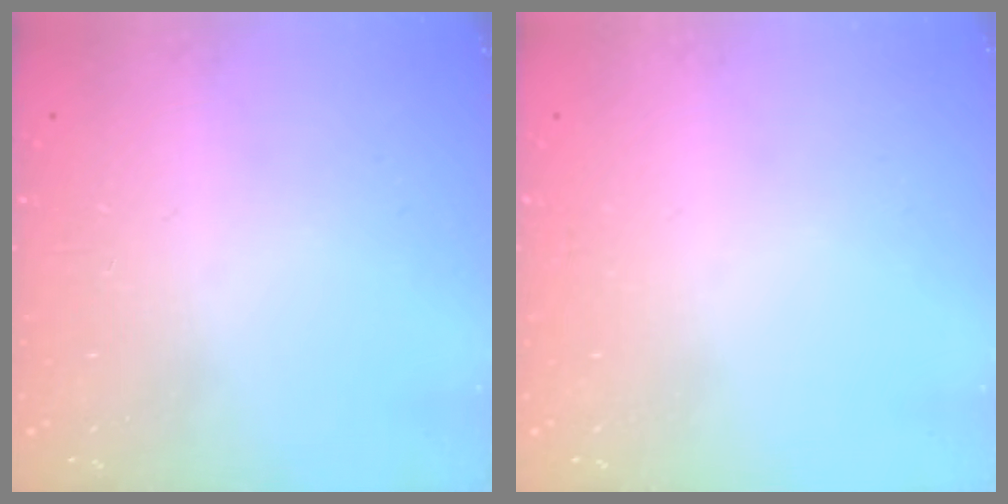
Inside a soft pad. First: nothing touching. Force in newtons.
{"total": 0.0}